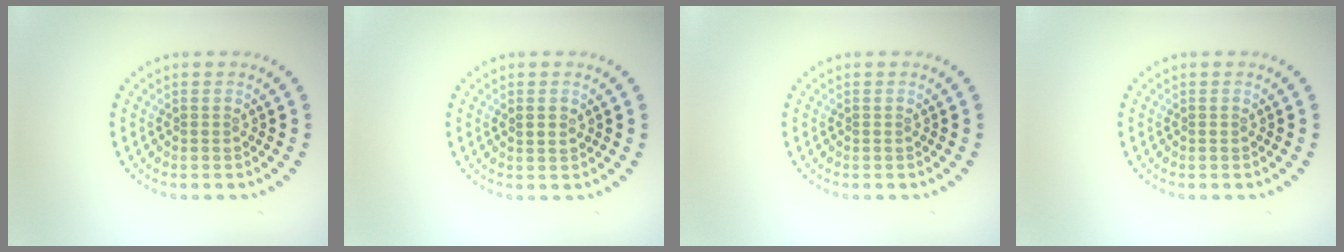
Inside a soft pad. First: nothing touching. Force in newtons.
{"total": 1.0, "press": 1.0, "slide": 0.3}
{"total": 0.0}
{"total": 0.0}